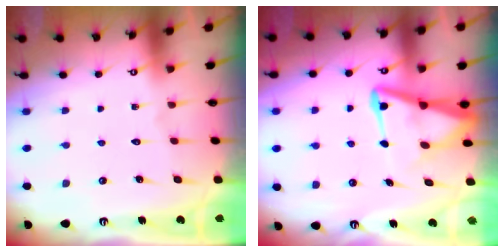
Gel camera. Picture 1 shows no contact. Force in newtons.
{"total": 8.3, "press": 8.2, "slide": 1.1}